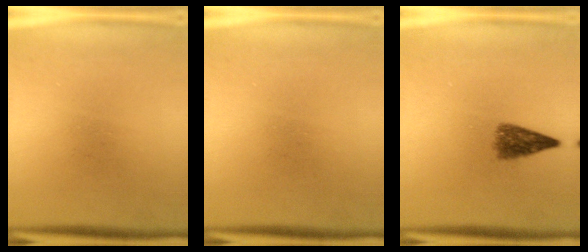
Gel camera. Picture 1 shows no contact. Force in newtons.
{"total": 0.0}
{"total": 4.0}